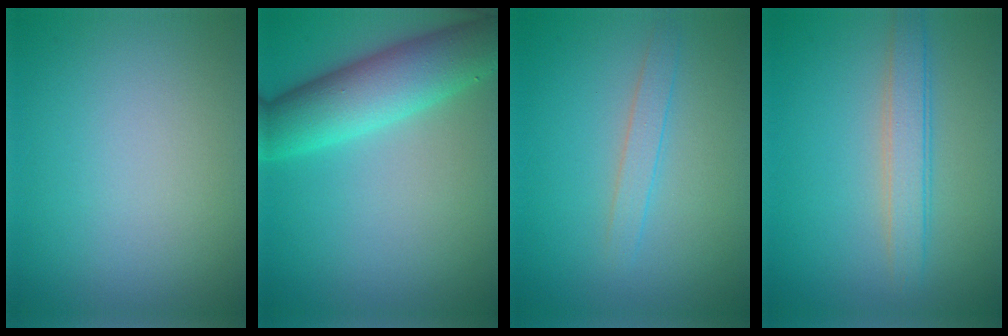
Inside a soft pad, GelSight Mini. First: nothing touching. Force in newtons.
{"total": 6.9, "press": 6.9, "slide": 0.1}
{"total": 1.6, "press": 1.6, "slide": 0.1}
{"total": 2.7, "press": 2.7, "slide": 0.0}